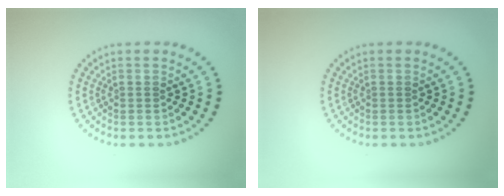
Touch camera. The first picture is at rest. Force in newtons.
{"total": 0.0}